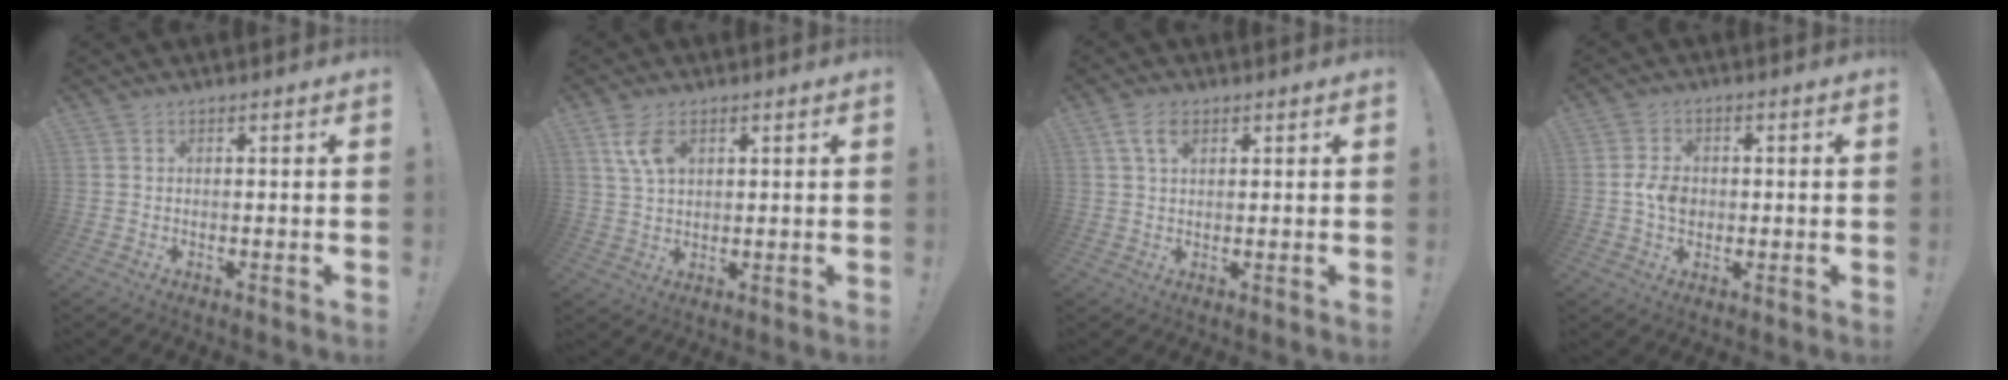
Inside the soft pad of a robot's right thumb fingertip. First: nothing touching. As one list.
[{"total": 7.2, "force": [3.3, 4.0, 5.0], "torque": [-0.096, -0.009, 0.060]}, {"total": 4.9, "force": [2.2, 2.8, 3.3], "torque": [-0.060, -0.001, 0.042]}, {"total": 6.1, "force": [-0.8, 4.8, 3.8], "torque": [-0.059, 0.004, -0.017]}]